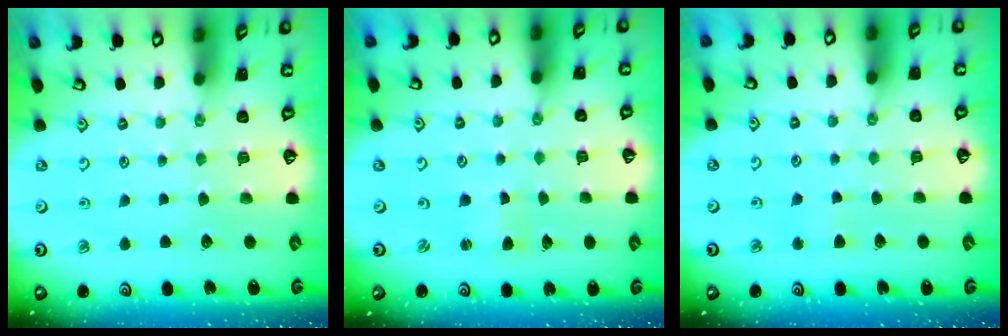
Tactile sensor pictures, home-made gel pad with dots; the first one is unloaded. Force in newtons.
{"total": 1.1, "press": 1.1, "slide": 0.2}
{"total": 3.3, "press": 3.3, "slide": 0.5}